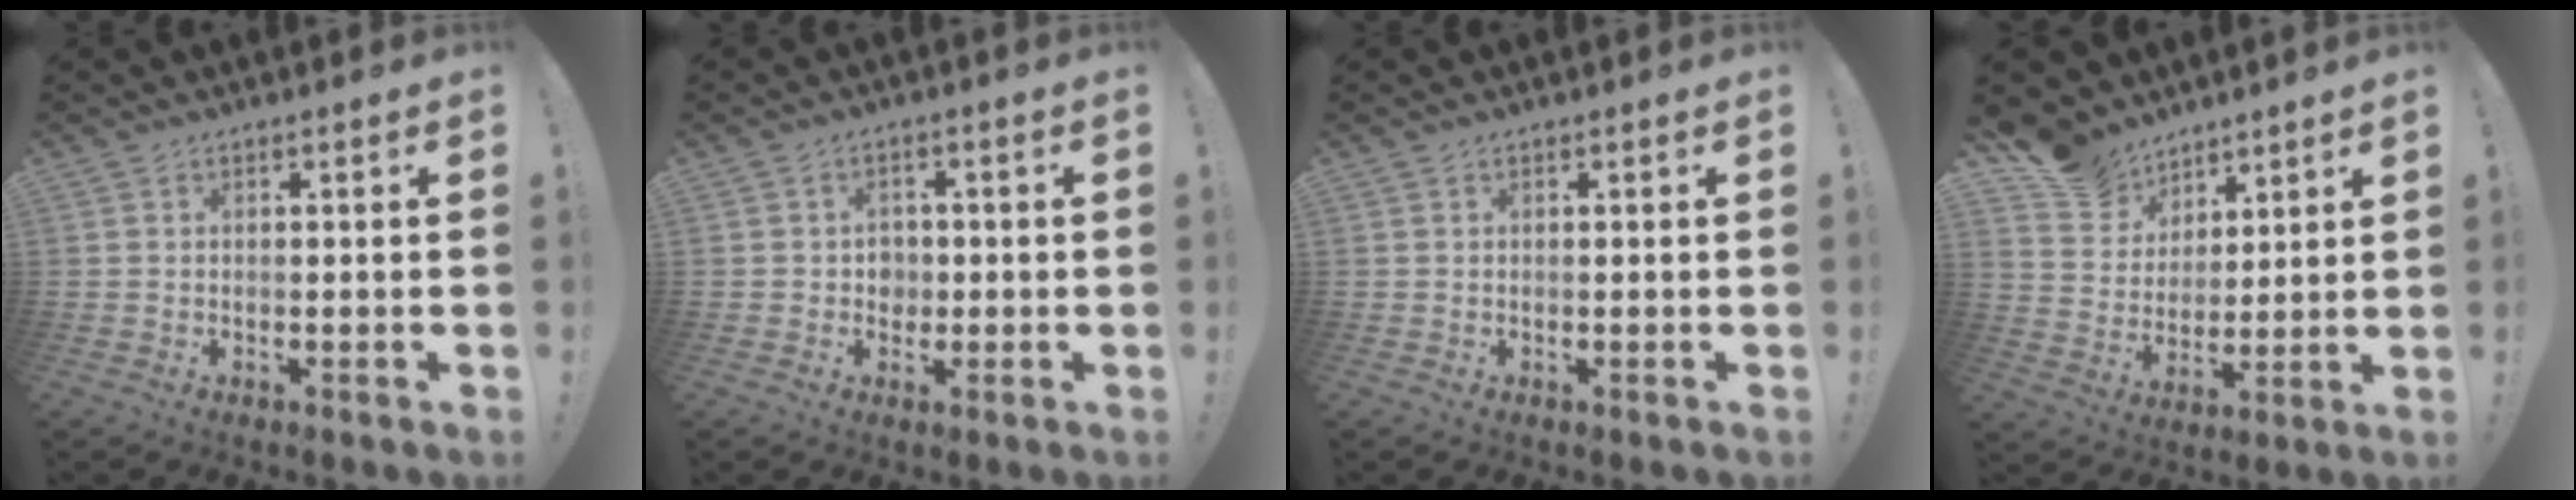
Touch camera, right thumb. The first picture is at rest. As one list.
[{"total": 3.8, "force": [0.0, 3.5, 1.3], "torque": [-0.009, -0.005, -0.004]}, {"total": 0.0}, {"total": 11.4, "force": [8.9, 7.0, 1.6], "torque": [-0.034, -0.069, 0.174]}]